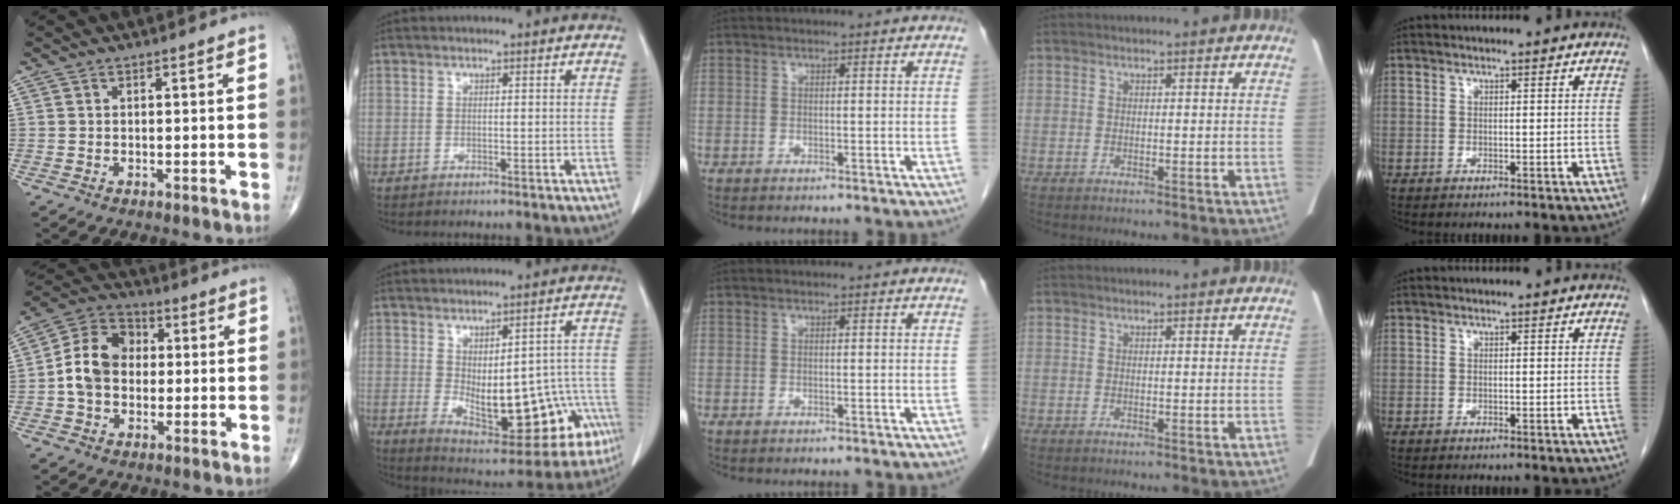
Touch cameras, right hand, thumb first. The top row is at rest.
{"thumb": {"total": 11.4, "force": [0.0, 8.9, 7.3], "torque": [-0.119, 0.033, -0.011]}, "index": {"total": 17.4, "force": [-4.4, 7.7, 15.0], "torque": [-0.168, 0.021, -0.031]}}